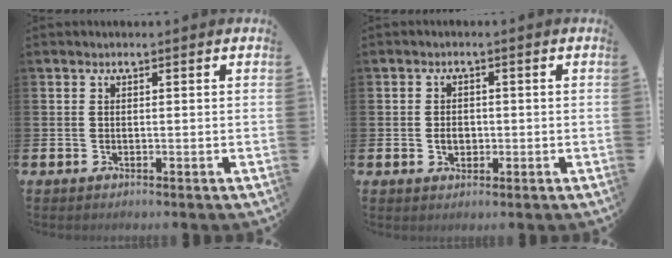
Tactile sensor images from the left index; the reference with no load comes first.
{"total": 2.3, "force": [-0.3, 1.7, 1.5], "torque": [-0.018, 0.002, -0.011]}